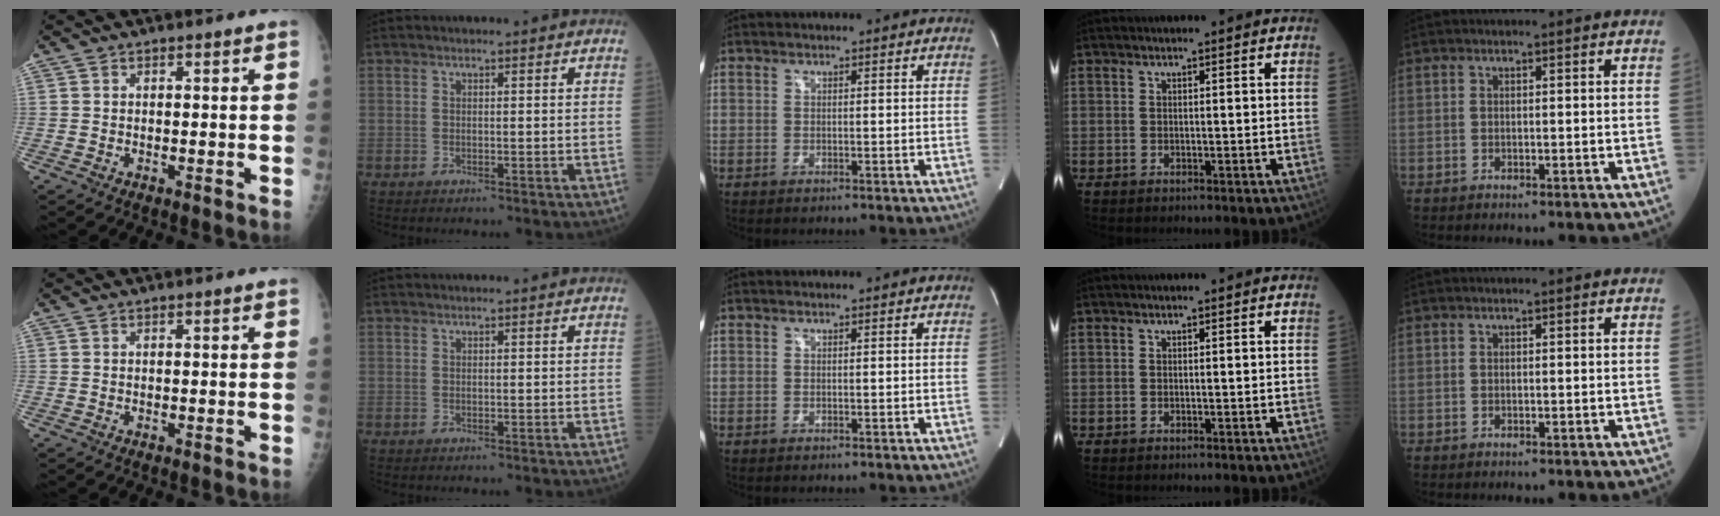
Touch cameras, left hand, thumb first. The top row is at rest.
{}